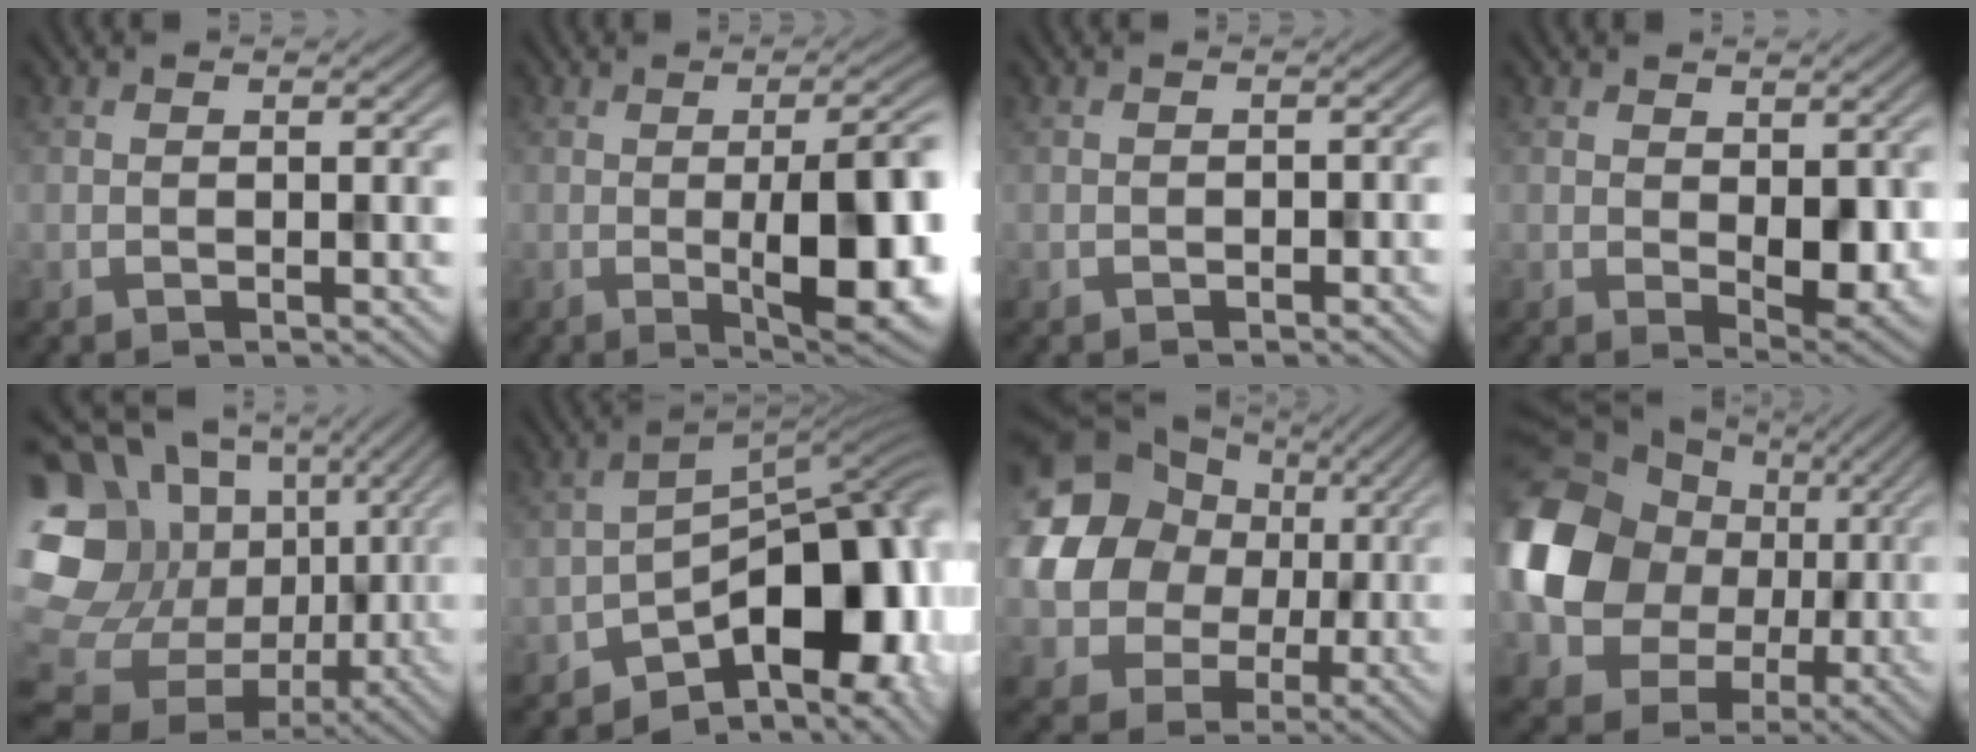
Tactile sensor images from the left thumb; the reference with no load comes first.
{"total": 12.3, "force": [-1.4, 4.2, 11.5], "torque": [-0.141, -0.010, -0.020]}
{"total": 0.8, "force": [-0.6, 0.3, -0.3], "torque": [0.008, -0.002, -0.007]}
{"total": 3.9, "force": [0.4, 2.3, 3.2], "torque": [-0.051, -0.017, 0.018]}
{"total": 19.0, "force": [-1.2, 16.6, 9.3], "torque": [-0.233, -0.007, -0.026]}
{"total": 14.2, "force": [-7.1, 7.2, 10.0], "torque": [-0.117, -0.013, -0.115]}
{"total": 18.7, "force": [3.5, 16.8, 7.5], "torque": [-0.220, 0.013, 0.038]}
{"total": 15.9, "force": [0.6, 14.2, 7.2], "torque": [-0.224, -0.008, 0.001]}